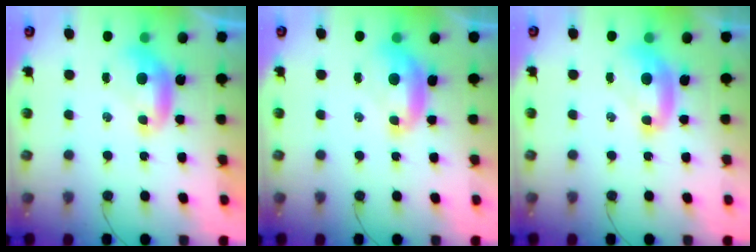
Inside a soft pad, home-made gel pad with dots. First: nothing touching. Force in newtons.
{"total": 1.5, "press": 1.4, "slide": 0.6}
{"total": 2.0, "press": 2.0, "slide": 0.4}